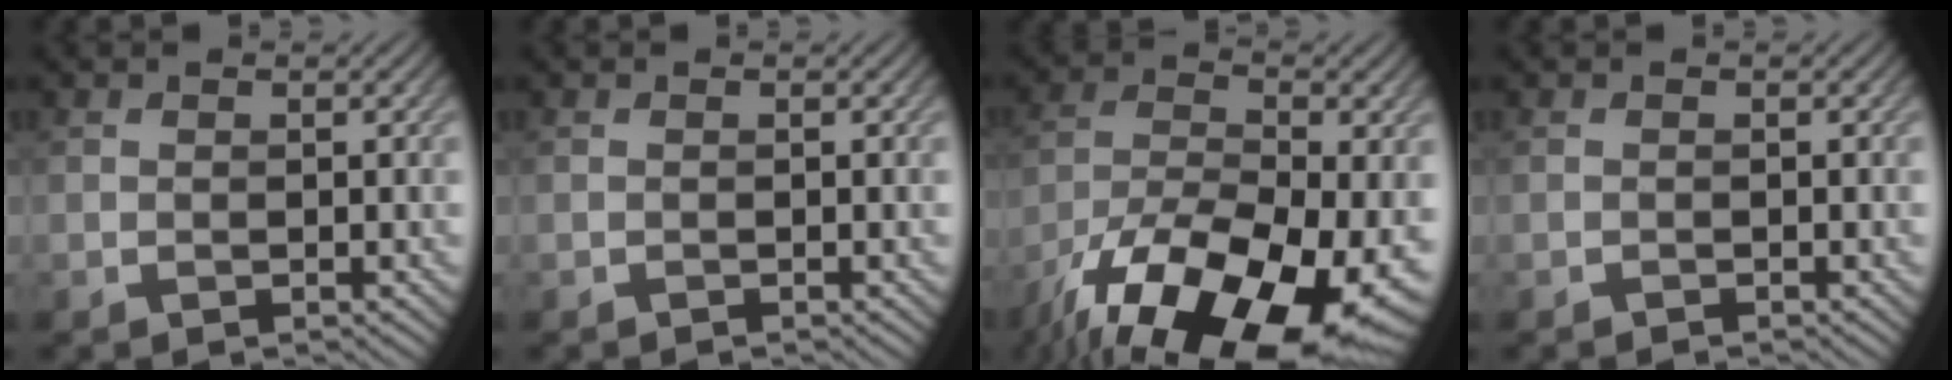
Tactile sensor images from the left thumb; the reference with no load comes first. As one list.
[{"total": 0.0}, {"total": 18.6, "force": [-11.0, 8.3, 12.4], "torque": [-0.266, -0.051, -0.173]}, {"total": 0.0}]